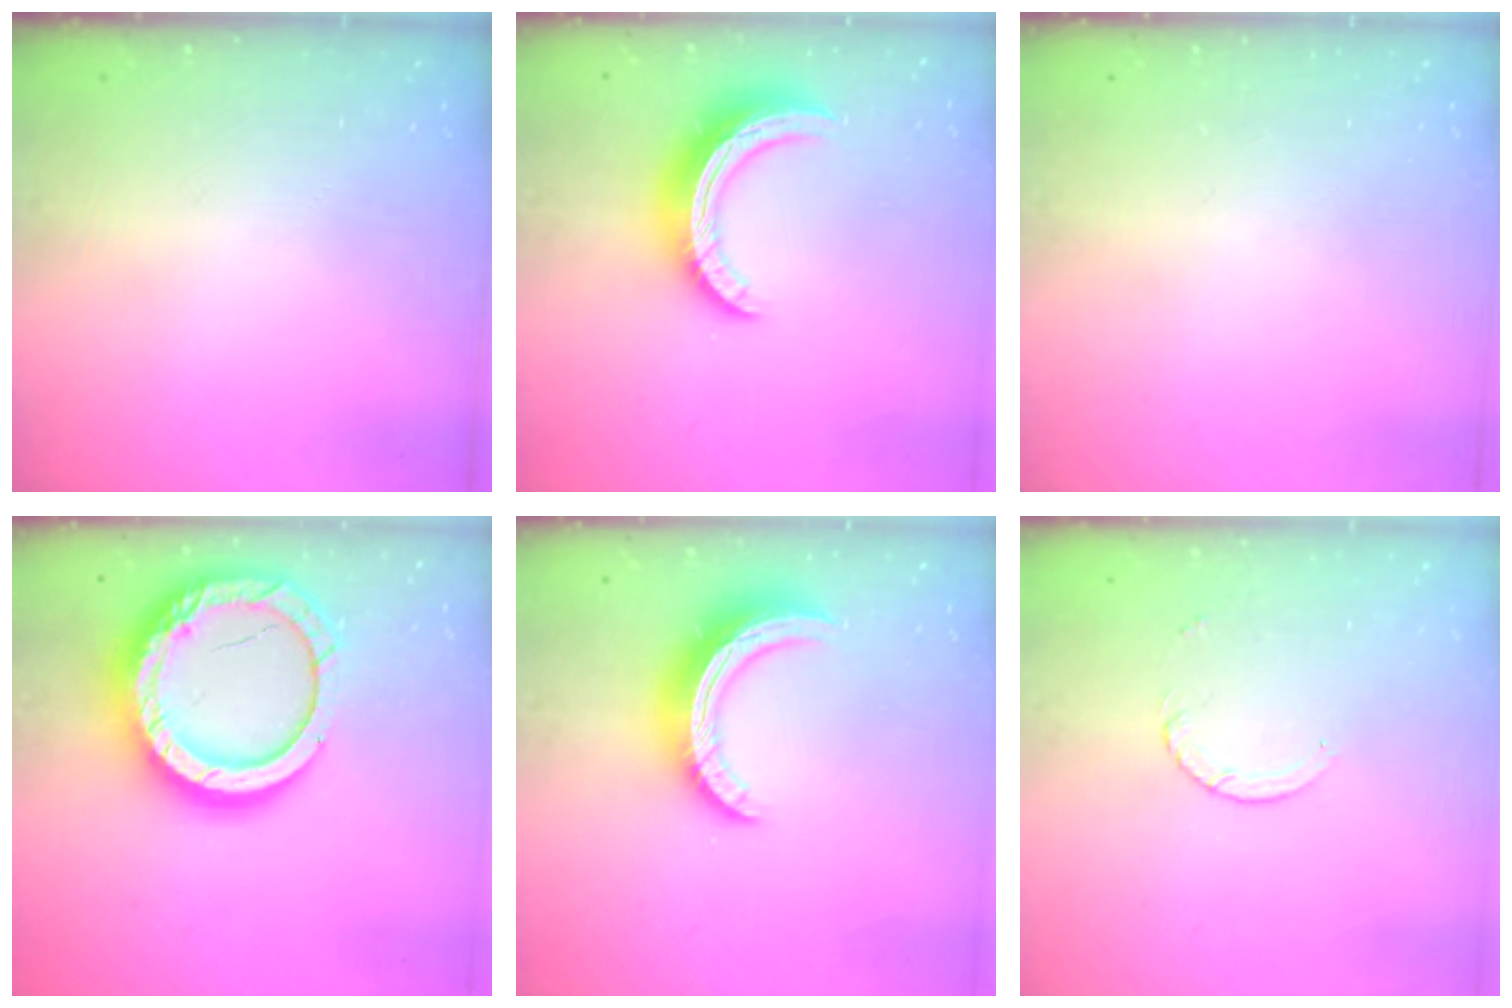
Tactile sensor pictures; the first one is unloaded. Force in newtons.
{"total": 13.2, "press": 13.2, "slide": 0.3}
{"total": 0.0}
{"total": 20.9, "press": 20.8, "slide": 2.6}
{"total": 13.2, "press": 13.2, "slide": 0.3}
{"total": 3.8, "press": 3.8, "slide": 0.3}